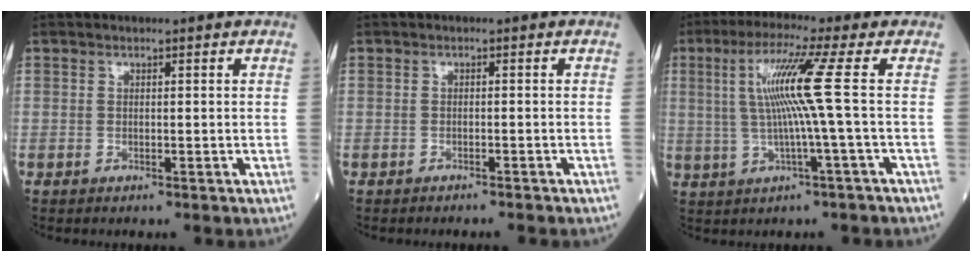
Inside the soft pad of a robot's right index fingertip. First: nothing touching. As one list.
[{"total": 4.1, "force": [-3.5, 1.2, 1.8], "torque": [-0.036, -0.005, -0.042]}, {"total": 9.5, "force": [0.9, -1.7, 9.3], "torque": [-0.181, 0.009, 0.023]}]